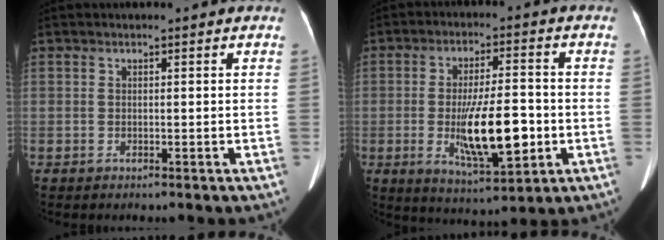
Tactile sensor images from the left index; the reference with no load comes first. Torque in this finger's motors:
{"motor_torque": [1.81, 0.34, 1.05, 0.21]}